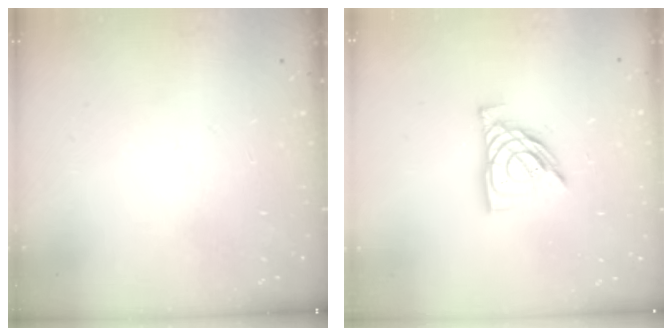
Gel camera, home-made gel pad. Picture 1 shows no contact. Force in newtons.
{"total": 10.7, "press": 10.6, "slide": 1.2}